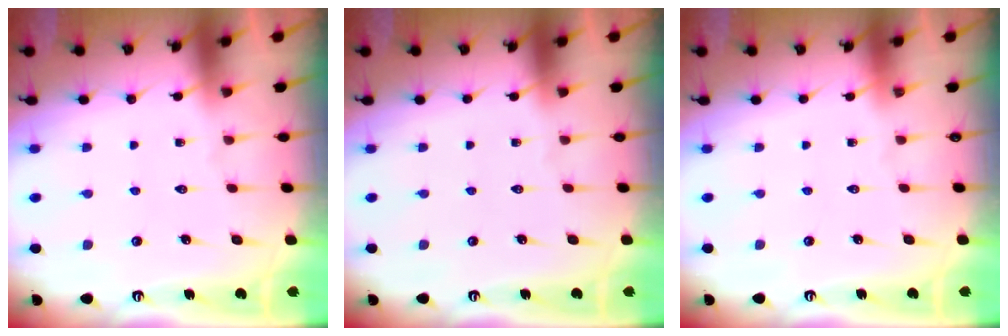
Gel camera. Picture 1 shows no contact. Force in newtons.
{"total": 0.0}
{"total": 0.0}